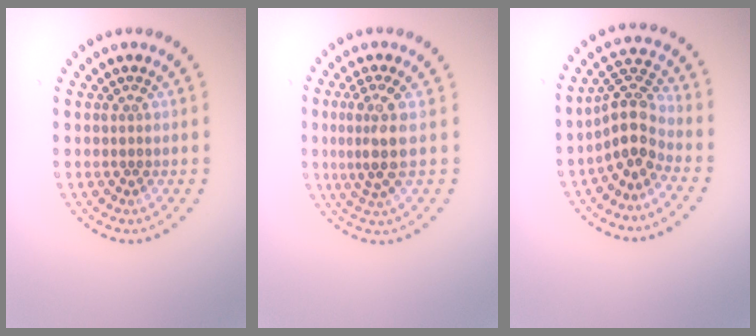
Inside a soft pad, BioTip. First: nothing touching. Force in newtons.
{"total": 3.1, "press": 2.4, "slide": 2.0}
{"total": 3.9, "press": 2.9, "slide": 2.6}